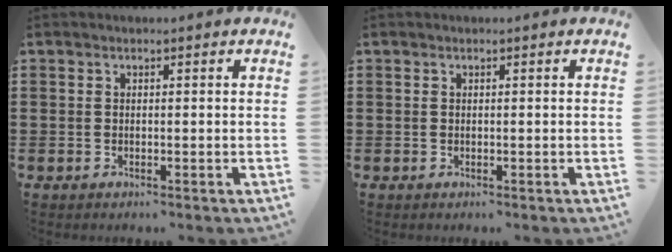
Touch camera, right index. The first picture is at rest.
{"total": 0.0}